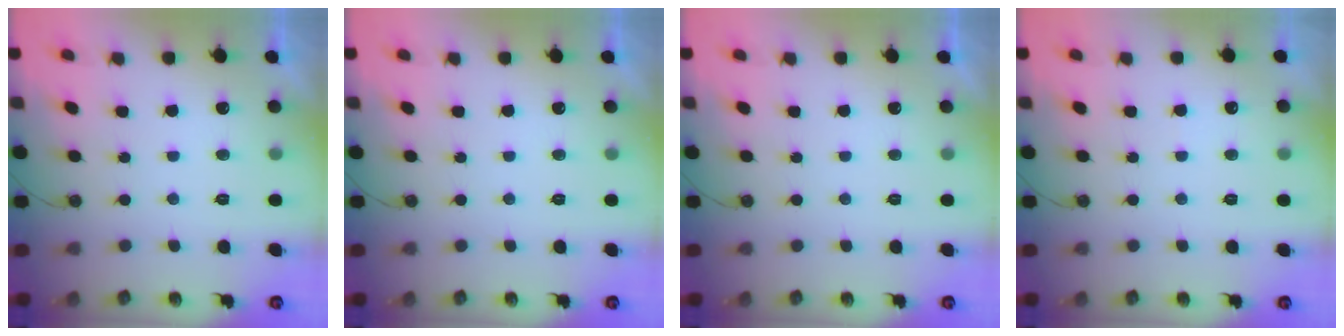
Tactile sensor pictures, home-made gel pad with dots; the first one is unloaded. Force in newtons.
{"total": 0.0}
{"total": 0.0}
{"total": 2.5, "press": 2.4, "slide": 0.4}